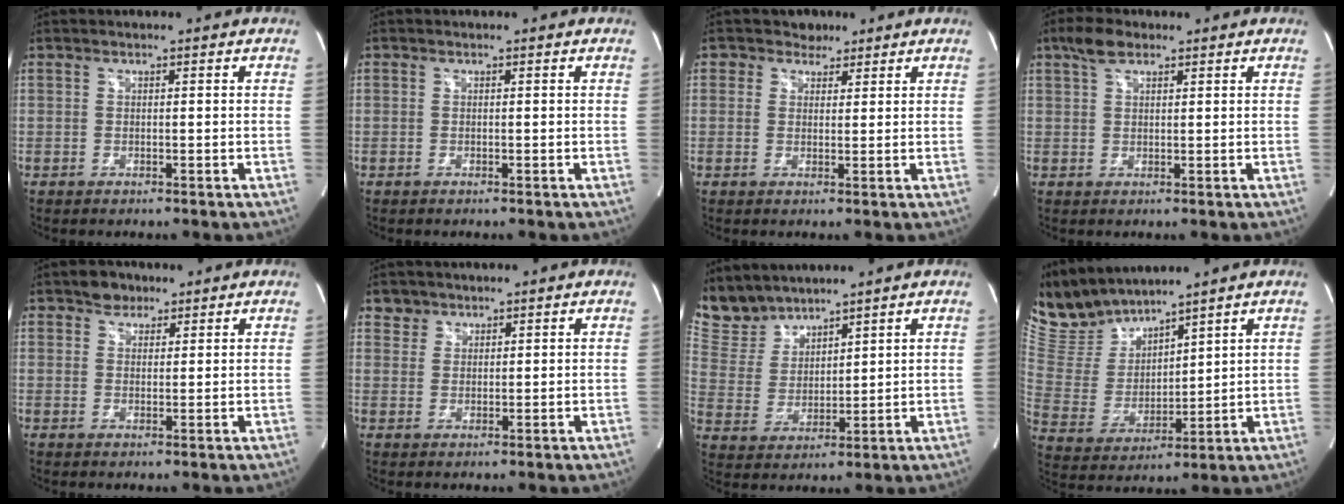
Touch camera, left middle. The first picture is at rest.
{"total": 0.0}
{"total": 2.6, "force": [1.9, 1.8, -0.3], "torque": [0.010, 0.003, 0.022]}
{"total": 3.7, "force": [2.5, 1.6, 2.3], "torque": [-0.055, 0.013, 0.050]}
{"total": 3.0, "force": [2.2, 2.0, 0.7], "torque": [-0.012, 0.005, 0.033]}
{"total": 2.5, "force": [1.8, 1.6, -0.3], "torque": [0.014, 0.007, 0.028]}
{"total": 7.5, "force": [7.2, 2.0, 0.1], "torque": [-0.017, 0.013, 0.166]}
{"total": 10.8, "force": [10.4, 1.9, 2.3], "torque": [-0.069, 0.010, 0.230]}